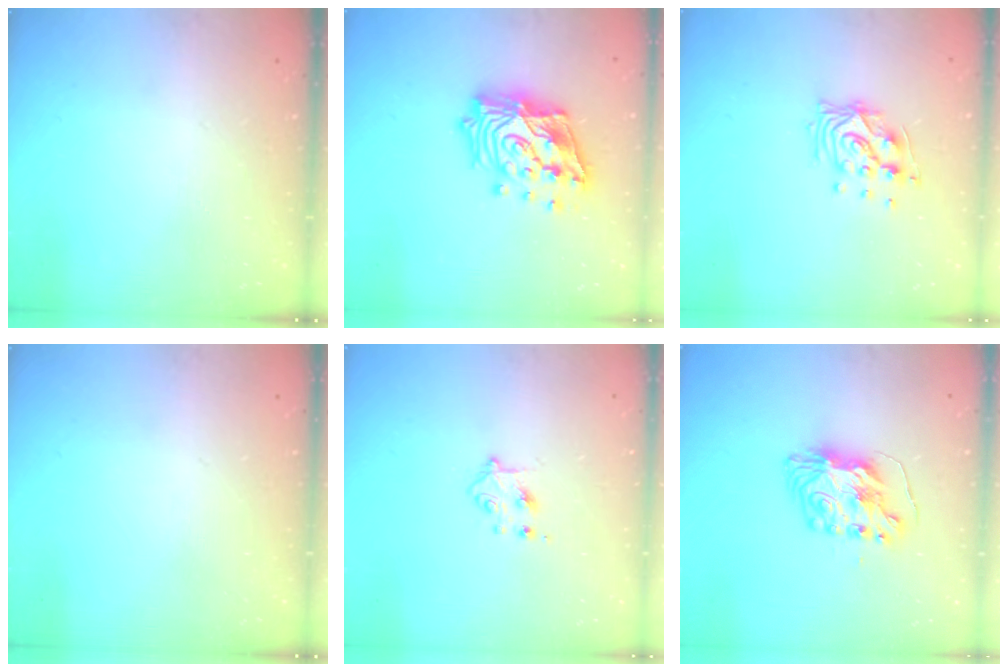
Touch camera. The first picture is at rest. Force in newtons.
{"total": 20.1, "press": 19.9, "slide": 3.0}
{"total": 10.2, "press": 10.2, "slide": 1.2}
{"total": 0.0}
{"total": 4.8, "press": 4.8, "slide": 0.6}
{"total": 9.0, "press": 9.0, "slide": 0.6}